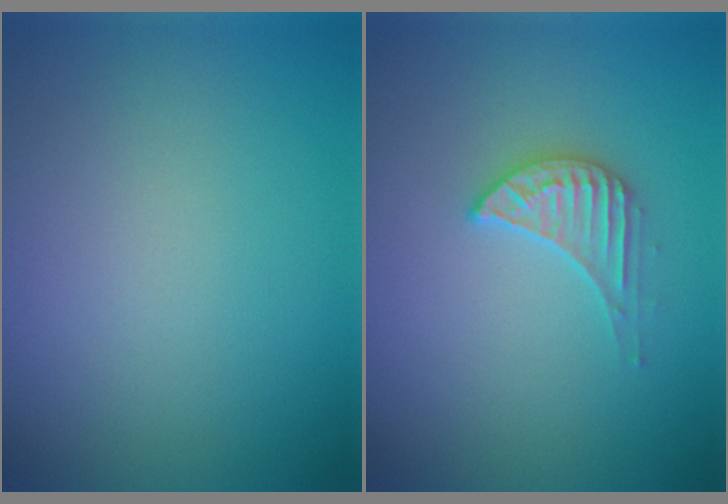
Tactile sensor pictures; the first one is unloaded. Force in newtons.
{"total": 2.6, "press": 2.6, "slide": 0.2}